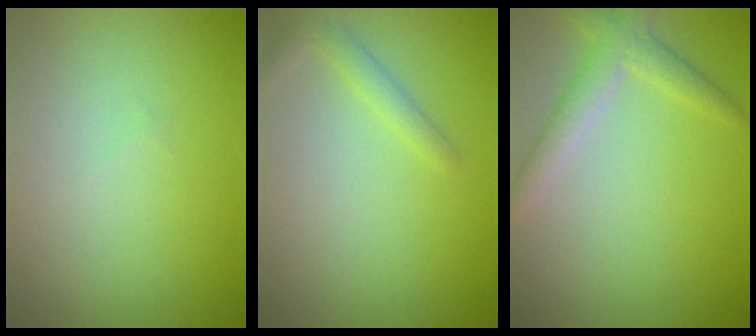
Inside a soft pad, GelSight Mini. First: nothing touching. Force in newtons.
{"total": 1.6, "press": 1.6, "slide": 0.1}
{"total": 2.6, "press": 2.6, "slide": 0.1}